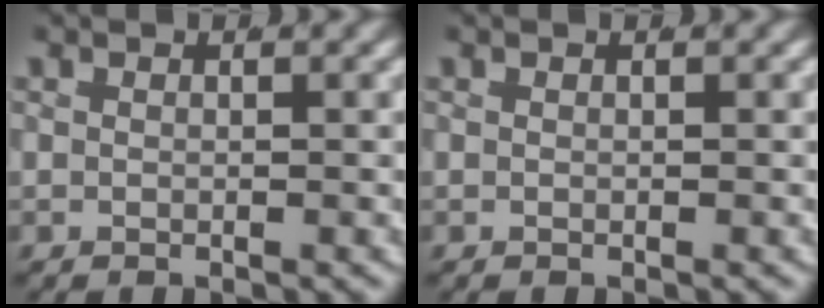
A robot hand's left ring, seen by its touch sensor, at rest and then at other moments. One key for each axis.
{"total": 0.0}